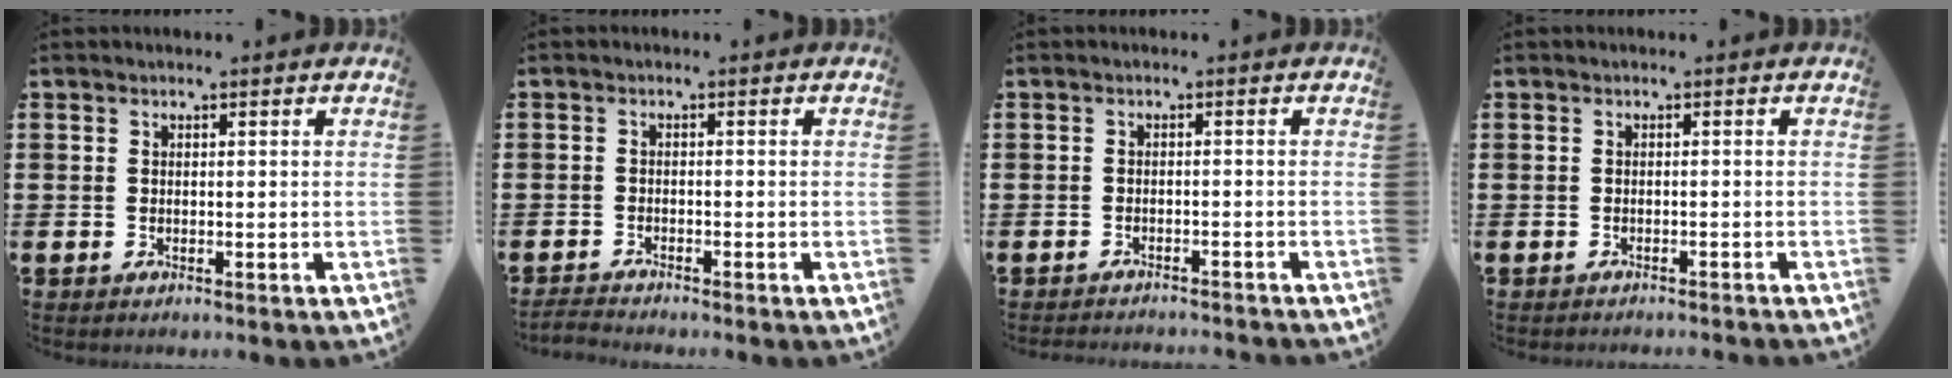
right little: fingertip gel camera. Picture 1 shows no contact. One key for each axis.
{"total": 1.2, "fx": -1.2, "fy": 0.0, "fz": 0.3, "tx": -0.006, "ty": 0.002, "tz": -0.024}
{"total": 1.2, "fx": -1.2, "fy": -0.1, "fz": 0.0, "tx": -0.002, "ty": 0.002, "tz": -0.024}
{"total": 0.6, "fx": -0.6, "fy": -0.1, "fz": 0.0, "tx": 0.001, "ty": -0.001, "tz": -0.013}